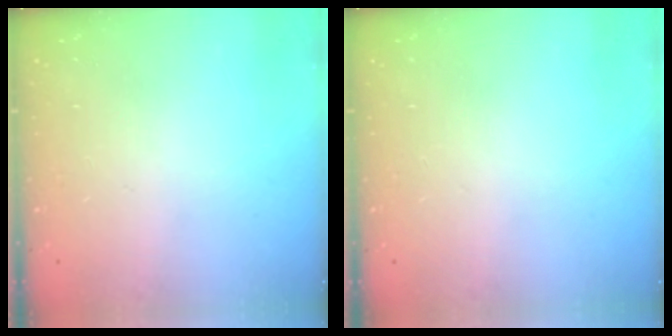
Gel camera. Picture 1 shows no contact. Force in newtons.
{"total": 0.0}